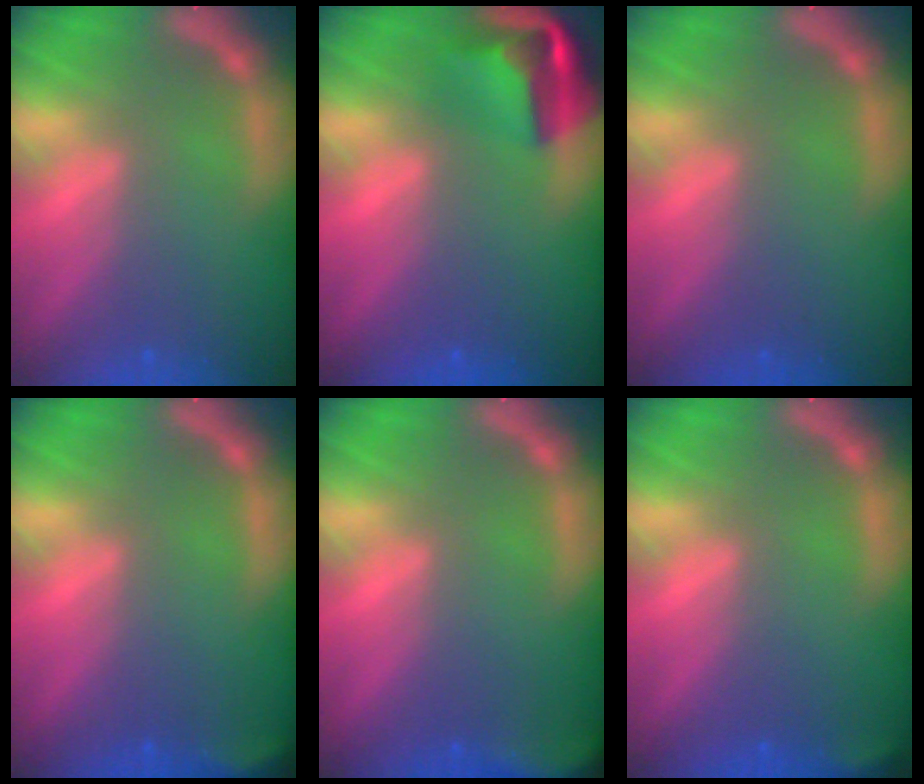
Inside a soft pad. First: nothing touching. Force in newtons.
{"total": 6.4}
{"total": 0.0}
{"total": 2.4}
{"total": 5.4}
{"total": 1.4}